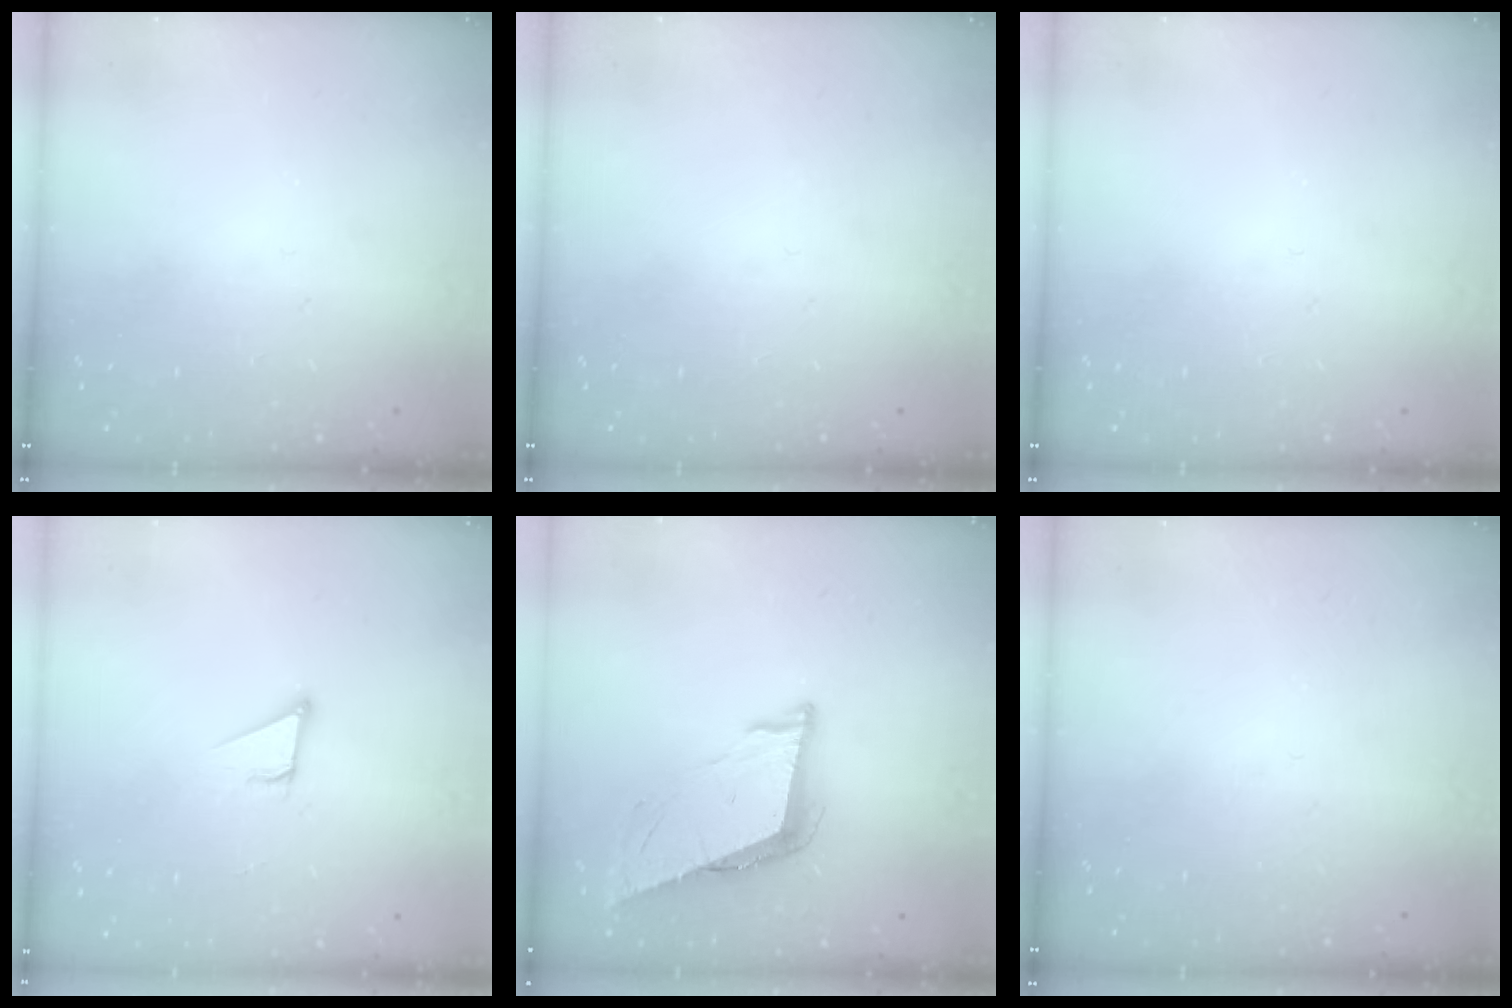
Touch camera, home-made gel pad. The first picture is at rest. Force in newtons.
{"total": 0.0}
{"total": 0.0}
{"total": 2.8, "press": 2.8, "slide": 0.2}
{"total": 8.9, "press": 8.5, "slide": 2.7}
{"total": 0.0}